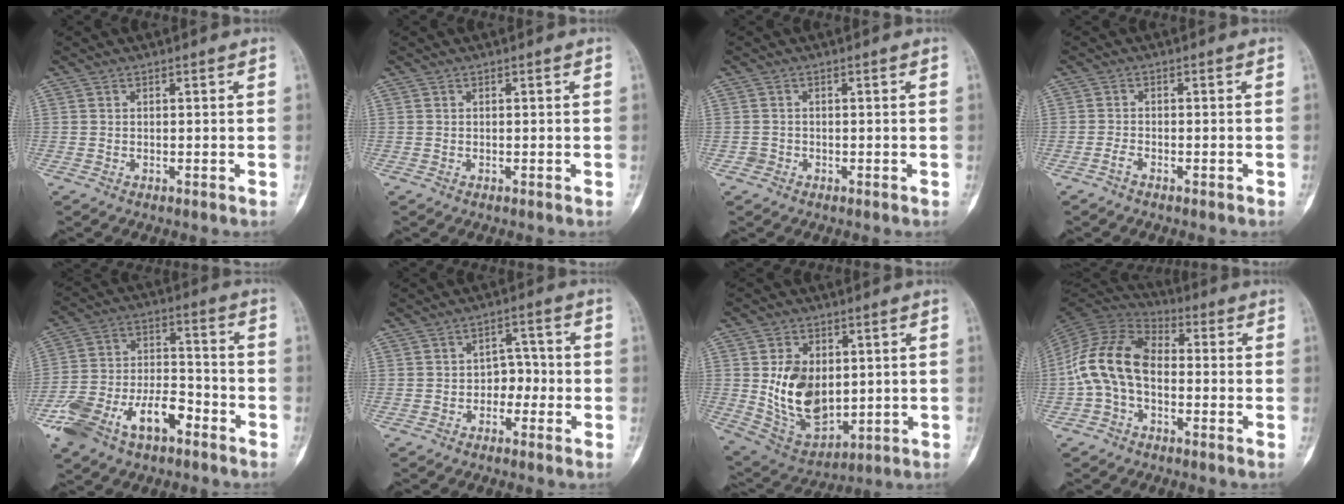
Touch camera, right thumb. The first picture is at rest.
{"total": 0.0}
{"total": 1.0, "force": [-0.4, 1.0, 0.0], "torque": [0.006, 0.006, -0.011]}
{"total": 1.5, "force": [-1.2, 0.5, 0.8], "torque": [-0.020, 0.008, -0.022]}
{"total": 16.3, "force": [-8.9, 8.2, 10.9], "torque": [-0.201, 0.061, -0.161]}
{"total": 4.2, "force": [-1.3, 3.2, 2.5], "torque": [-0.005, 0.024, -0.032]}
{"total": 14.0, "force": [1.1, 9.6, 10.1], "torque": [-0.141, -0.017, 0.040]}
{"total": 13.0, "force": [-1.7, 8.6, 9.6], "torque": [-0.183, 0.036, -0.044]}